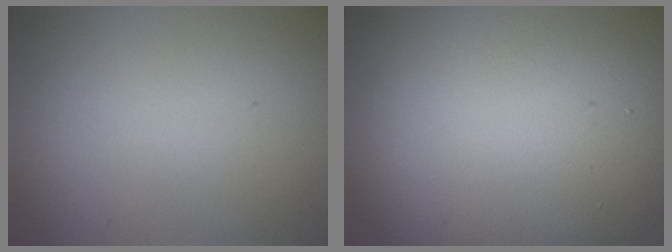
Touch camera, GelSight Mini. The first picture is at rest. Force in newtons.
{"total": 17.2, "press": 17.2, "slide": 0.7}